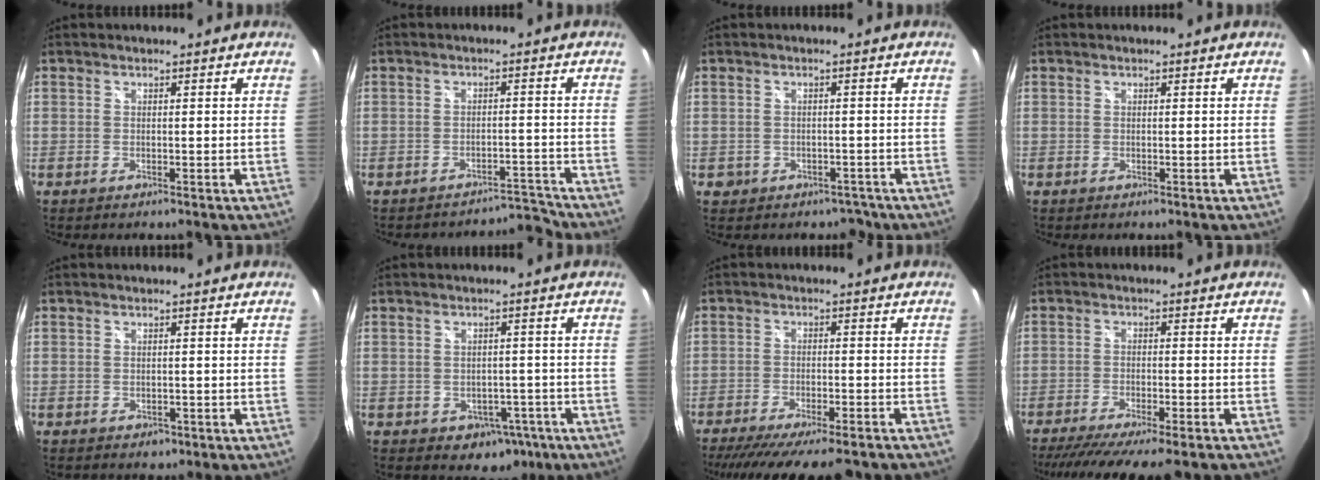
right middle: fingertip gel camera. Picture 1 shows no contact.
{"total": 3.9, "force": [-3.8, -0.1, -1.0], "torque": [0.016, 0.016, -0.055]}
{"total": 3.8, "force": [-2.0, 3.1, 0.8], "torque": [-0.016, 0.013, -0.014]}
{"total": 0.0}
{"total": 1.7, "force": [-0.8, 1.3, 0.7], "torque": [-0.012, -0.004, -0.009]}
{"total": 6.0, "force": [-3.0, 4.6, 2.4], "torque": [-0.045, 0.014, -0.020]}
{"total": 17.8, "force": [-15.0, 3.4, 9.0], "torque": [-0.174, -0.044, -0.216]}
{"total": 14.8, "force": [-12.4, 1.8, 7.9], "torque": [-0.156, -0.049, -0.185]}